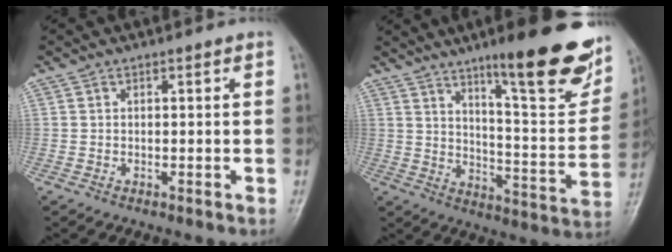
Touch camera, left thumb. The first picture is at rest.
{"total": 22.0, "force": [13.7, 4.5, 16.5], "torque": [-0.191, -0.066, 0.205]}